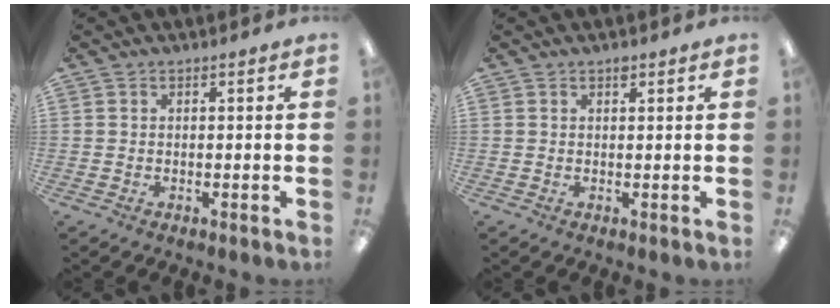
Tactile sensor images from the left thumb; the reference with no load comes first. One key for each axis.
{"total": 1.1, "fx": 0.9, "fy": 0.4, "fz": 0.5, "tx": -0.004, "ty": -0.002, "tz": 0.014}